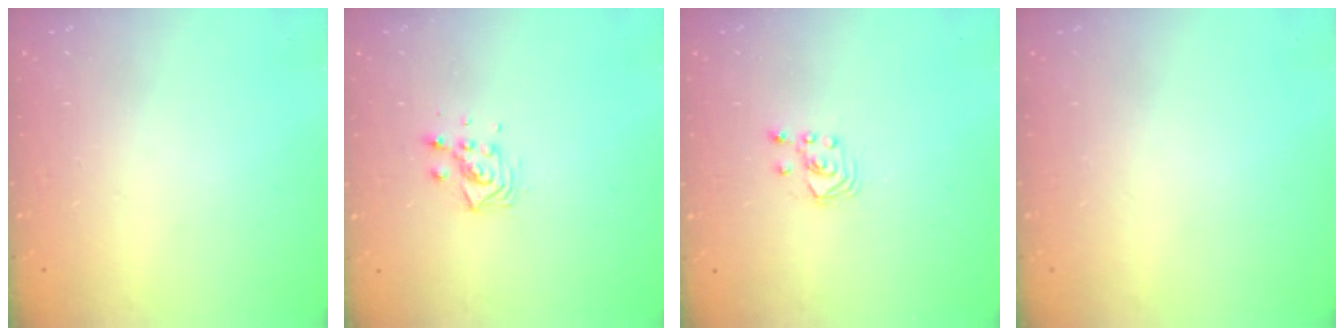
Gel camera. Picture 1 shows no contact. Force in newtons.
{"total": 6.1, "press": 6.1, "slide": 0.5}
{"total": 1.8, "press": 1.8, "slide": 0.2}
{"total": 0.0}